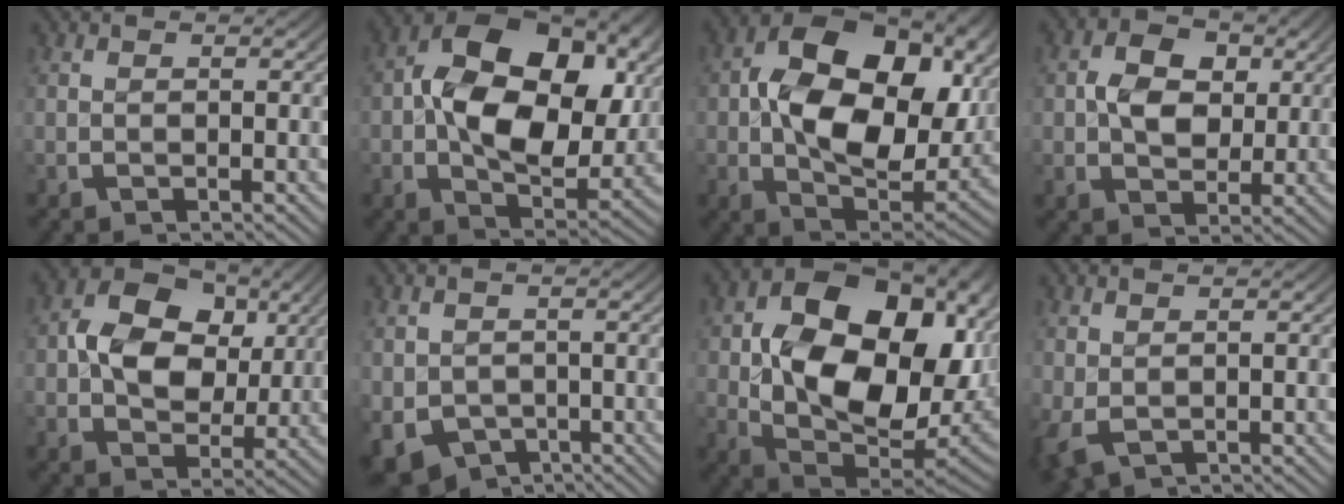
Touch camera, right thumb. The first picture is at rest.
{"total": 16.9, "force": [1.3, 11.5, 12.4], "torque": [-0.221, -0.027, 0.018]}
{"total": 19.4, "force": [2.0, 13.0, 14.3], "torque": [-0.255, -0.030, 0.031]}
{"total": 5.6, "force": [0.8, 4.4, 3.5], "torque": [-0.058, -0.018, 0.018]}
{"total": 10.1, "force": [1.4, 7.9, 6.1], "torque": [-0.120, -0.021, 0.022]}
{"total": 7.6, "force": [-4.1, 5.7, 2.9], "torque": [-0.077, -0.048, -0.051]}
{"total": 24.5, "force": [1.2, 16.9, 17.7], "torque": [-0.317, -0.059, 0.038]}
{"total": 1.9, "force": [-0.3, 1.5, 1.1], "torque": [-0.028, -0.013, 0.007]}